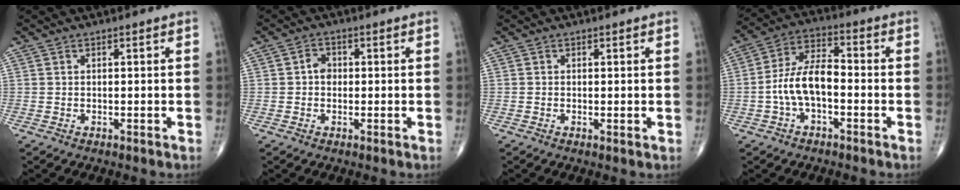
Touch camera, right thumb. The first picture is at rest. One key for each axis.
{"total": 2.5, "fx": 0.0, "fy": 2.1, "fz": 1.4, "tx": -0.010, "ty": 0.009, "tz": -0.006}
{"total": 0.6, "fx": 0.0, "fy": 0.2, "fz": 0.5, "tx": -0.013, "ty": -0.004, "tz": -0.002}
{"total": 9.6, "fx": -2.1, "fy": 4.8, "fz": 8.1, "tx": -0.153, "ty": 0.039, "tz": -0.047}